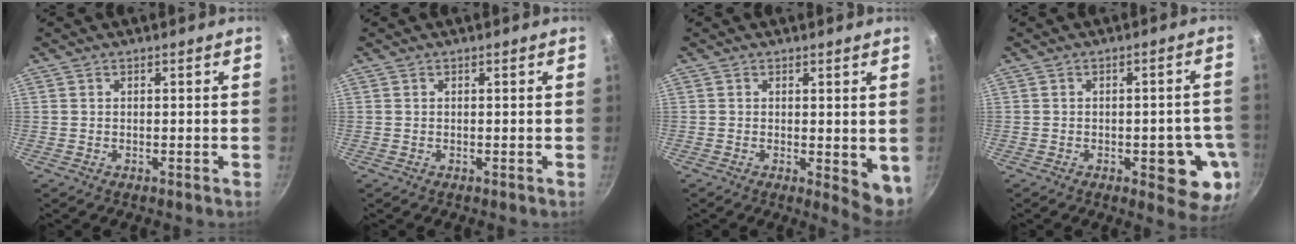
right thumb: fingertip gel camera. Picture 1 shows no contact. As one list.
[{"total": 0.0}, {"total": 5.4, "force": [0.1, 2.4, 4.8], "torque": [-0.056, -0.009, 0.005]}, {"total": 10.3, "force": [-2.9, 4.3, 8.8], "torque": [-0.067, 0.006, -0.034]}]